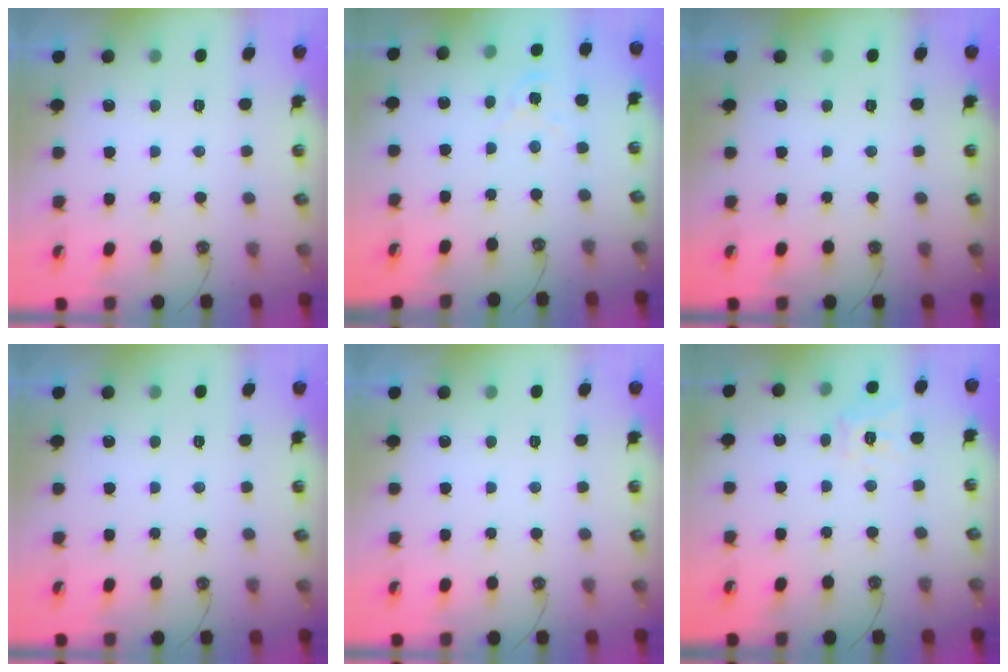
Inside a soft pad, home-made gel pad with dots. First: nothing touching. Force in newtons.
{"total": 4.3, "press": 4.3, "slide": 0.5}
{"total": 0.0}
{"total": 0.0}
{"total": 0.0}
{"total": 10.4, "press": 10.4, "slide": 1.0}